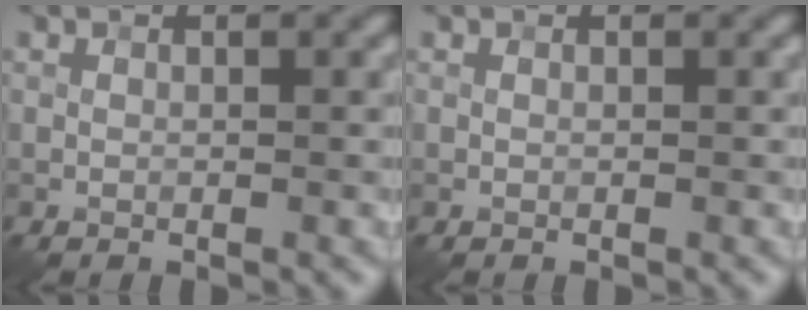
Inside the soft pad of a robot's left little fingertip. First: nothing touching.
{"total": 0.0}